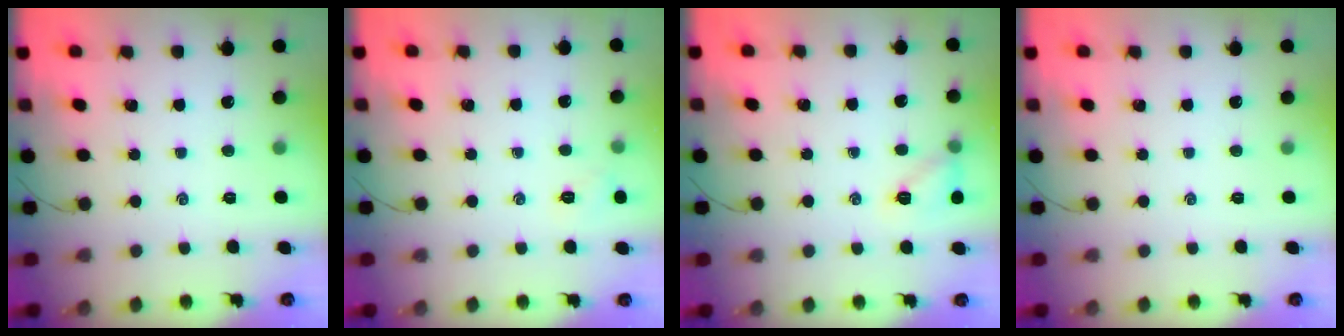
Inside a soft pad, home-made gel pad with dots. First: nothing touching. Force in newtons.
{"total": 4.6, "press": 4.4, "slide": 1.2}
{"total": 8.2, "press": 8.2, "slide": 1.0}
{"total": 0.0}